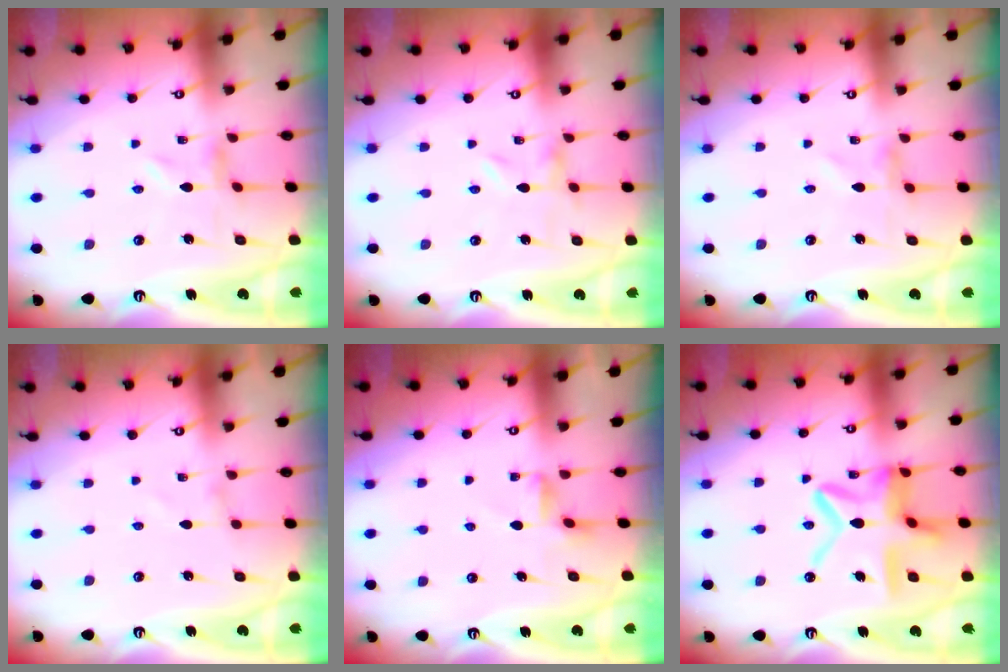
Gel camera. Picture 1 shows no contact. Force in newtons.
{"total": 0.0}
{"total": 0.0}
{"total": 1.4, "press": 1.4, "slide": 0.0}
{"total": 2.3, "press": 2.3, "slide": 0.5}
{"total": 15.2, "press": 15.1, "slide": 1.5}